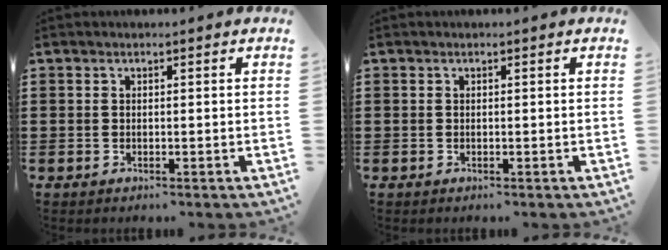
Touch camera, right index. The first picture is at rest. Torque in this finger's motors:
{"motor_torque": [0.71, 1.43, 0.00, 0.00]}